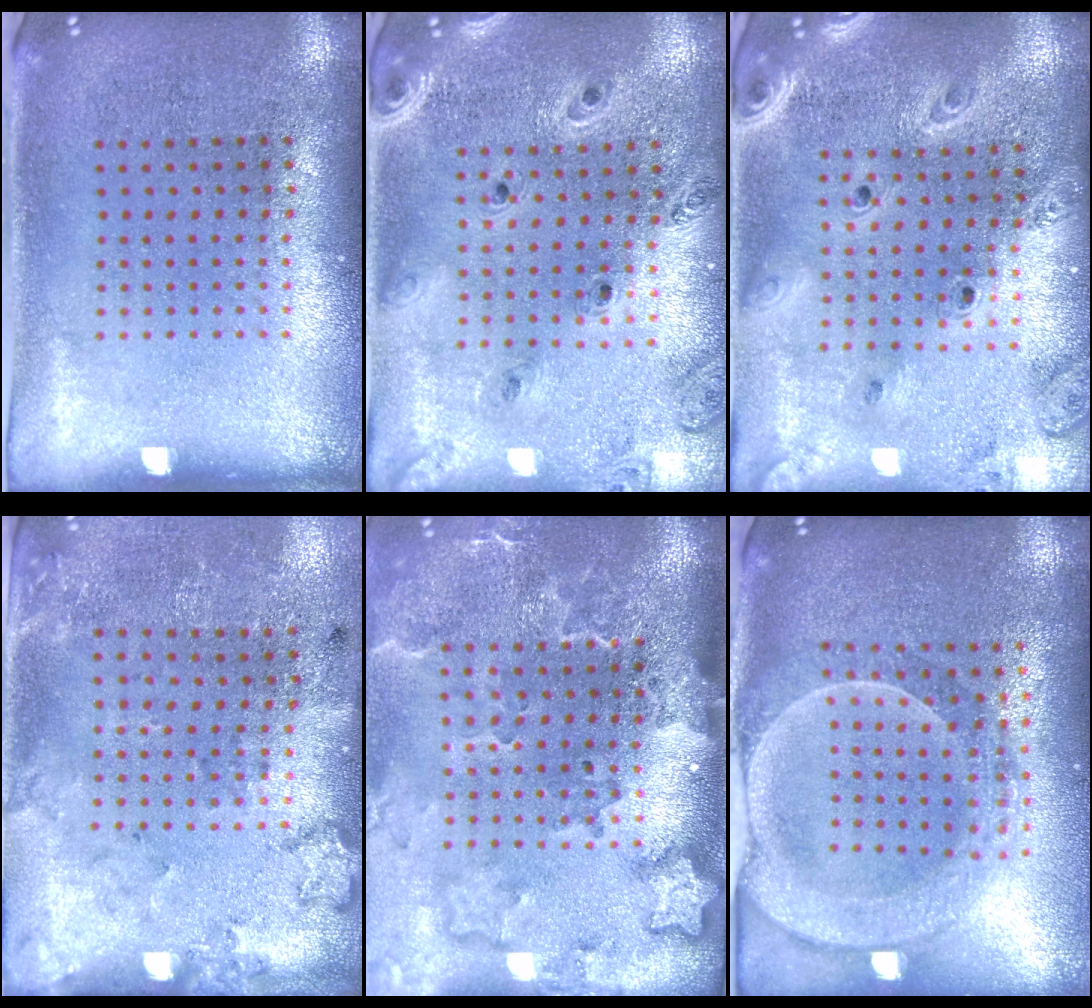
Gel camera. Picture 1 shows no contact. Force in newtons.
{"total": 1.3, "press": 1.3, "slide": 0.1}
{"total": 2.7, "press": 2.3, "slide": 1.3}
{"total": 2.0, "press": 1.3, "slide": 1.5}
{"total": 3.0, "press": 2.3, "slide": 1.9}
{"total": 2.2, "press": 2.0, "slide": 0.9}